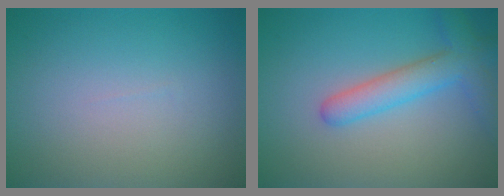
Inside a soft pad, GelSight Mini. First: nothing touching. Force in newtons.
{"total": 4.0, "press": 4.0, "slide": 0.2}